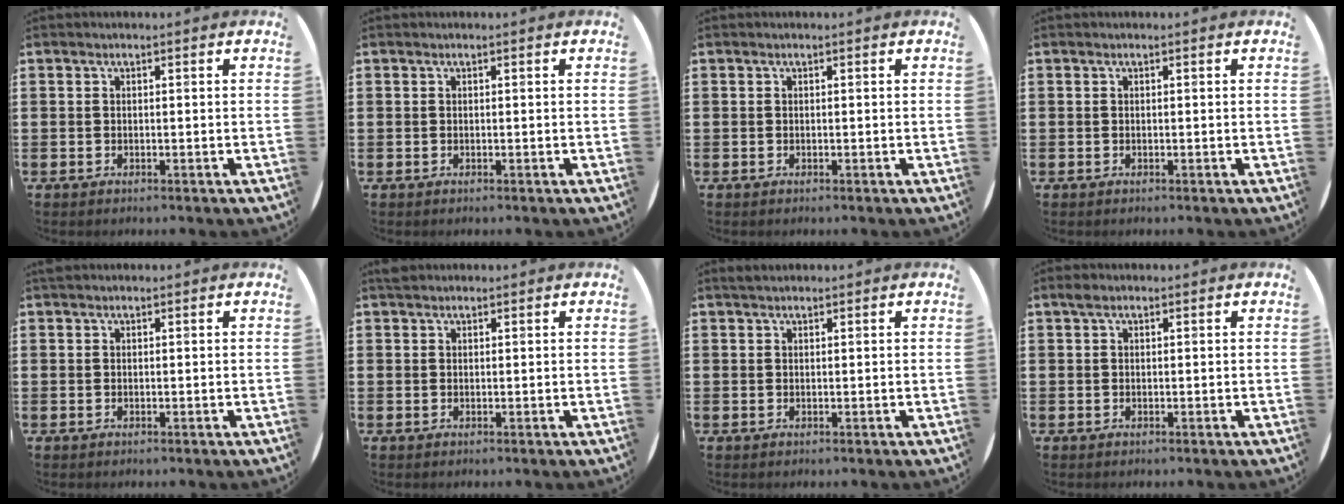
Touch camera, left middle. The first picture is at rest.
{"total": 0.0}
{"total": 0.0}
{"total": 0.0}
{"total": 0.0}
{"total": 0.8, "force": [0.8, 0.3, 0.0], "torque": [0.005, -0.002, 0.014]}
{"total": 0.9, "force": [0.8, 0.2, 0.2], "torque": [-0.005, 0.002, 0.016]}
{"total": 0.9, "force": [0.6, 0.5, 0.5], "torque": [-0.003, 0.001, 0.009]}